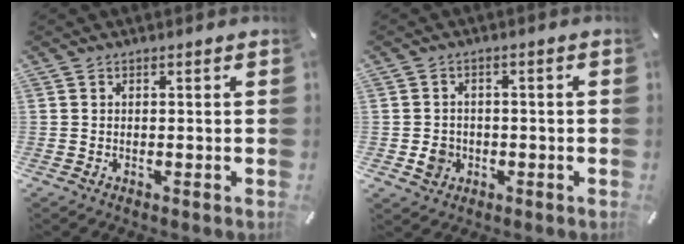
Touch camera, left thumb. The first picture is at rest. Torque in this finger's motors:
{"motor_torque": [0.45, 0.42, 0.20, 0.10, 0.00]}